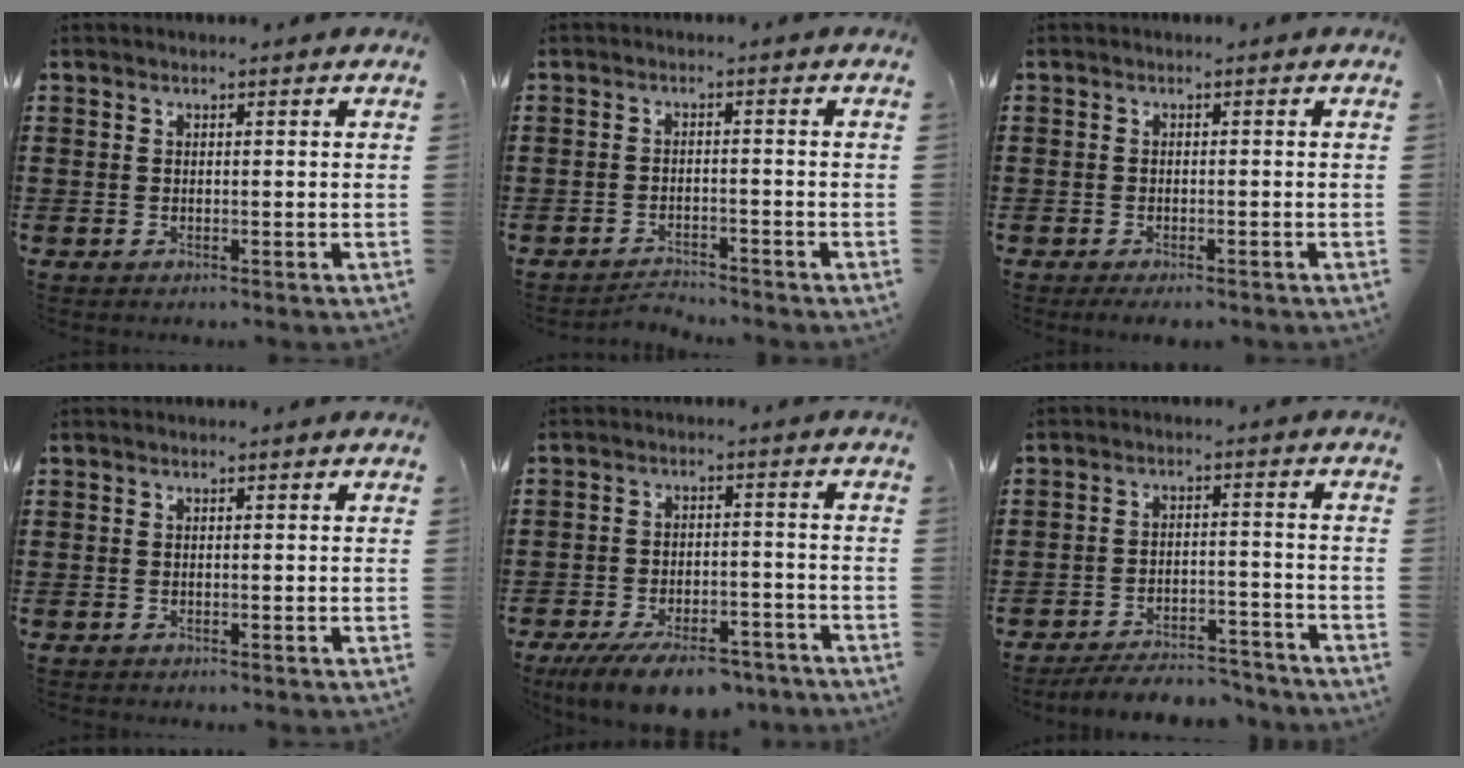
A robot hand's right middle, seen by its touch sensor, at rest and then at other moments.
{"total": 2.5, "force": [-2.5, 0.2, 0.0], "torque": [-0.009, -0.001, -0.054]}
{"total": 1.2, "force": [-1.1, 0.3, 0.3], "torque": [-0.008, -0.002, -0.021]}
{"total": 0.0}
{"total": 8.4, "force": [-7.1, 2.1, 4.0], "torque": [-0.071, 0.012, -0.131]}
{"total": 5.1, "force": [-5.0, 0.7, 1.0], "torque": [-0.024, 0.005, -0.102]}